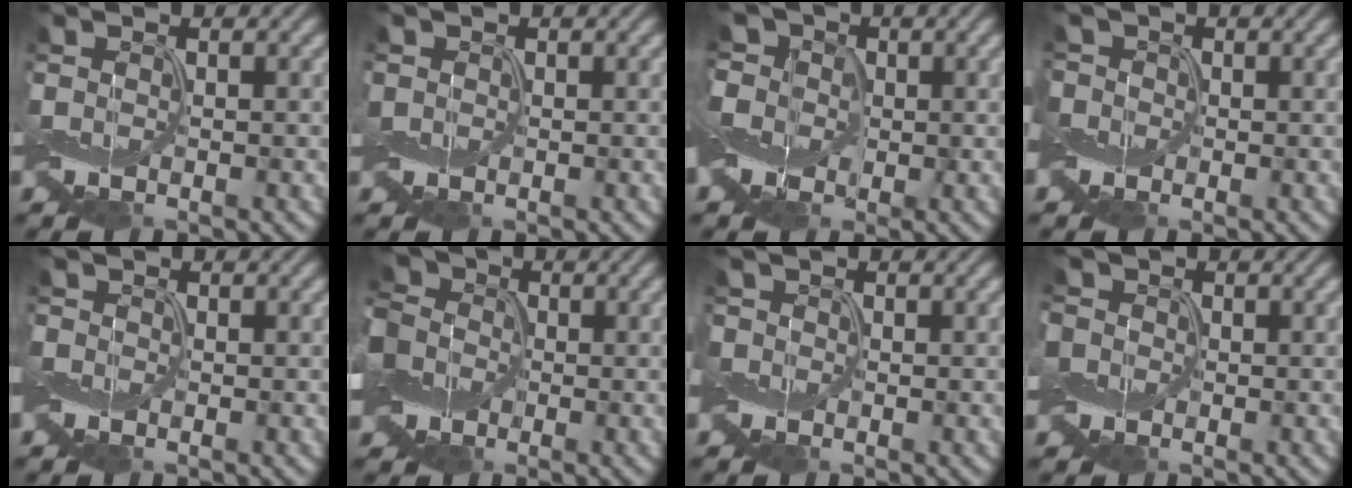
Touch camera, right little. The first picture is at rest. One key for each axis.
{"total": 0.6, "fx": 0.1, "fy": 0.6, "fz": -0.2, "tx": 0.001, "ty": 0.001, "tz": 0.002}
{"total": 9.2, "fx": 2.5, "fy": 6.9, "fz": 5.4, "tx": -0.100, "ty": 0.021, "tz": -0.004}
{"total": 1.6, "fx": -0.2, "fy": 1.6, "fz": 0.2, "tx": -0.010, "ty": 0.005, "tz": -0.010}
{"total": 0.7, "fx": -0.3, "fy": 0.6, "fz": 0.1, "tx": -0.001, "ty": 0.005, "tz": -0.009}
{"total": 11.1, "fx": -1.6, "fy": 9.6, "fz": 5.2, "tx": -0.124, "ty": 0.007, "tz": -0.080}
{"total": 0.9, "fx": -0.3, "fy": 0.8, "fz": -0.3, "tx": 0.006, "ty": 0.002, "tz": -0.008}
{"total": 2.5, "fx": 0.0, "fy": 2.4, "fz": 0.7, "tx": -0.030, "ty": 0.002, "tz": -0.006}